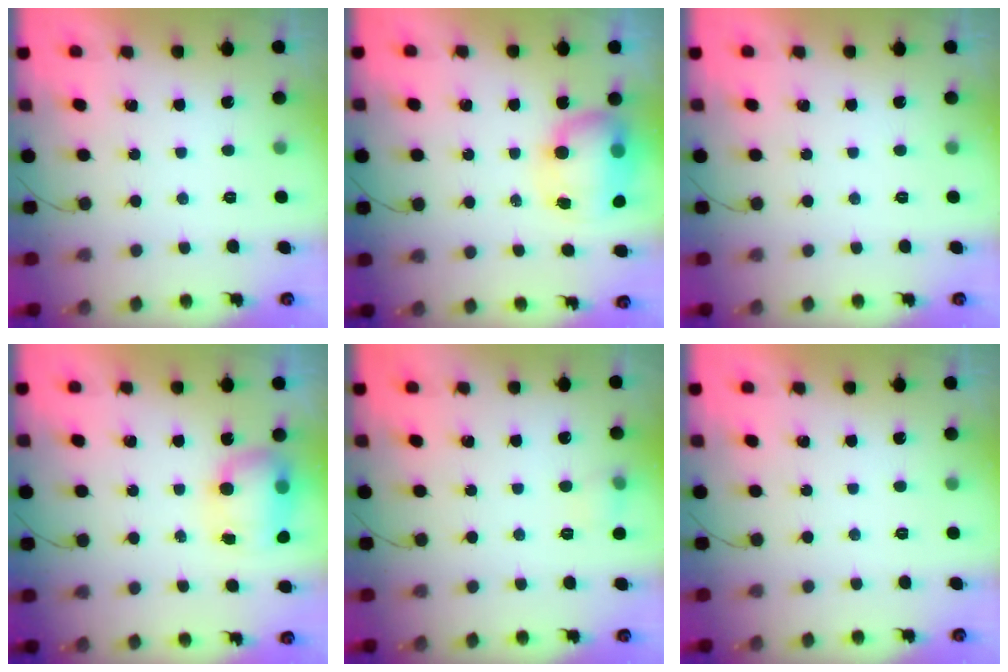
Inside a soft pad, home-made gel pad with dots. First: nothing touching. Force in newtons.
{"total": 9.1, "press": 8.9, "slide": 1.8}
{"total": 0.0}
{"total": 8.8, "press": 8.4, "slide": 2.6}
{"total": 5.5, "press": 5.3, "slide": 1.7}
{"total": 0.0}